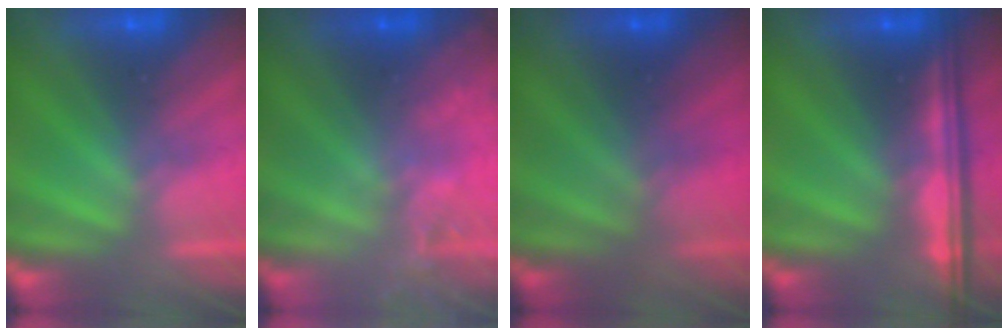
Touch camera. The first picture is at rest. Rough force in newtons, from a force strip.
{"total": 2.3}
{"total": 1.8}
{"total": 7.7}